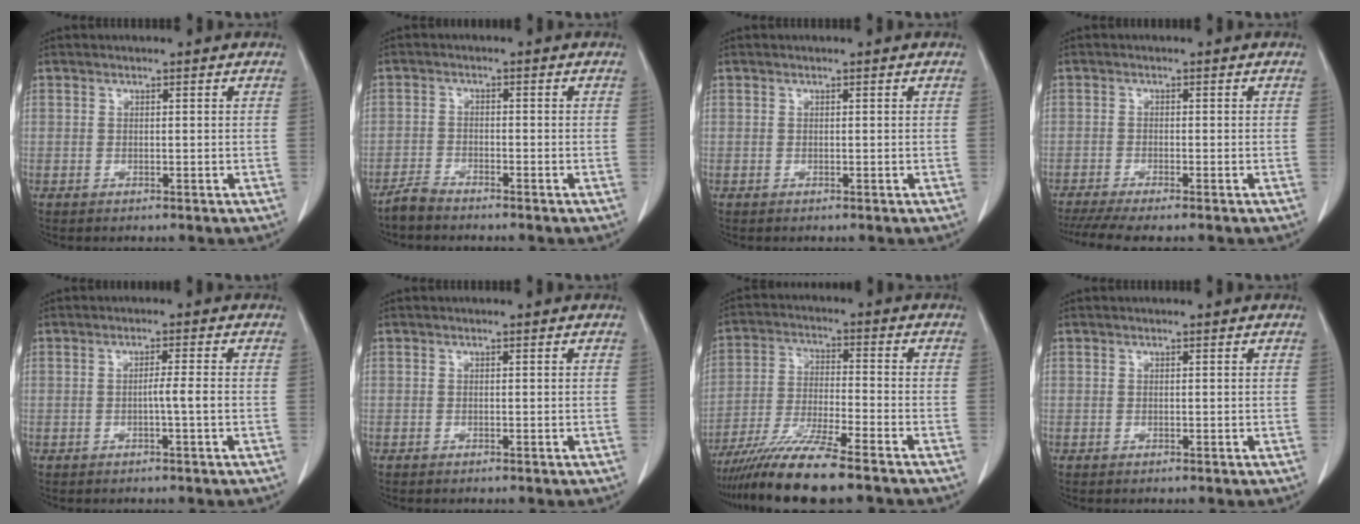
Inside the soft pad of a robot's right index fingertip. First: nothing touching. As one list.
[{"total": 2.4, "force": [-2.3, 0.2, 0.7], "torque": [-0.019, -0.005, -0.045]}, {"total": 0.0}, {"total": 7.1, "force": [-5.8, 0.2, 4.0], "torque": [-0.058, -0.014, -0.094]}, {"total": 2.1, "force": [-0.6, -0.5, 2.0], "torque": [-0.032, 0.001, -0.011]}, {"total": 0.0}, {"total": 11.9, "force": [-9.5, -0.3, 7.2], "torque": [-0.129, -0.029, -0.167]}, {"total": 0.0}]